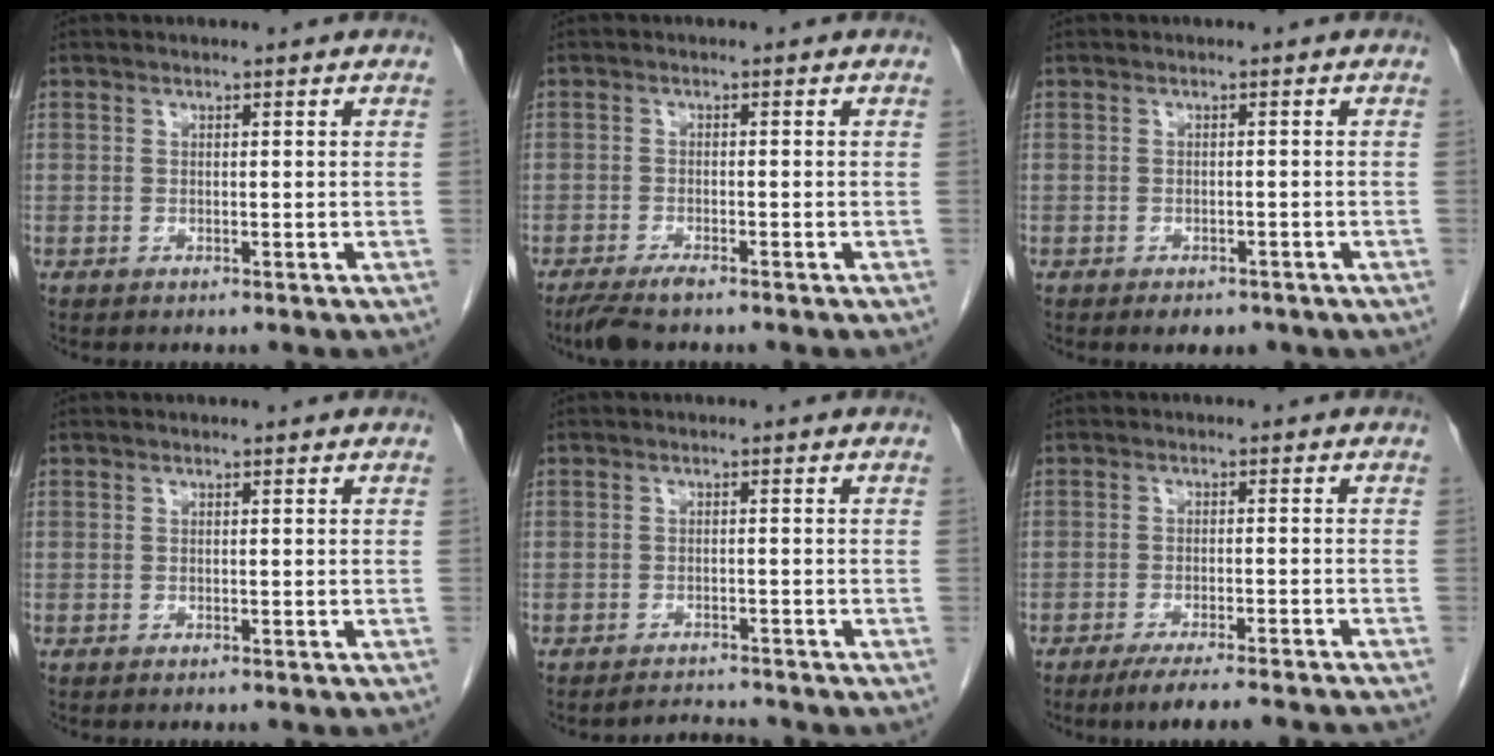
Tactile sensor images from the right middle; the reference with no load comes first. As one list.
[{"total": 3.6, "force": [-2.8, 0.5, 2.2], "torque": [-0.043, -0.008, -0.052]}, {"total": 3.5, "force": [-2.6, 1.8, 1.5], "torque": [-0.017, -0.002, -0.025]}, {"total": 0.0}, {"total": 2.4, "force": [-2.3, -0.4, -0.4], "torque": [0.003, -0.015, -0.033]}, {"total": 11.4, "force": [-10.0, 0.2, 5.3], "torque": [-0.059, -0.020, -0.138]}]